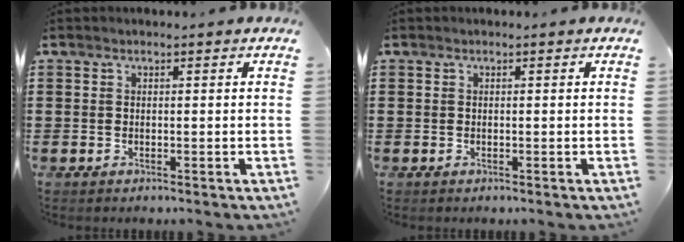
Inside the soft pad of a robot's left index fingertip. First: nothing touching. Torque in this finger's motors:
{"motor_torque": [-0.04, -0.02, -0.01, 0.00]}